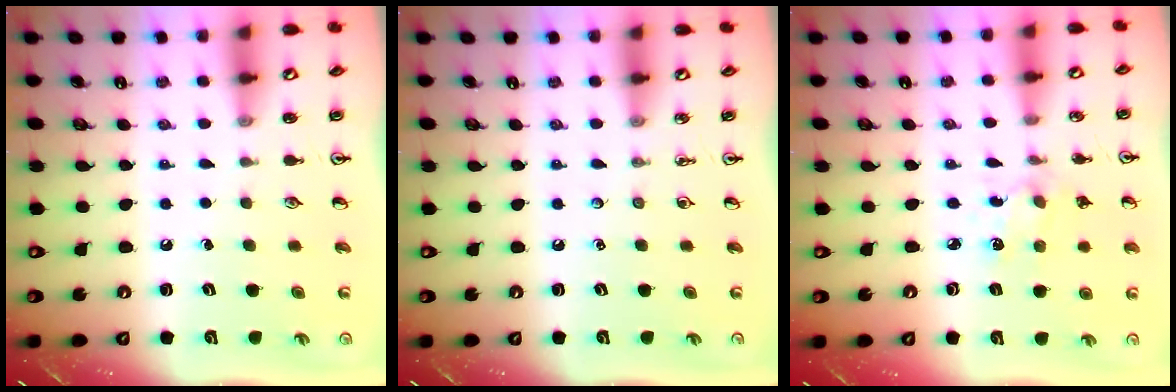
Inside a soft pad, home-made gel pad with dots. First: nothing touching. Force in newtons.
{"total": 0.0}
{"total": 2.1, "press": 2.0, "slide": 0.7}